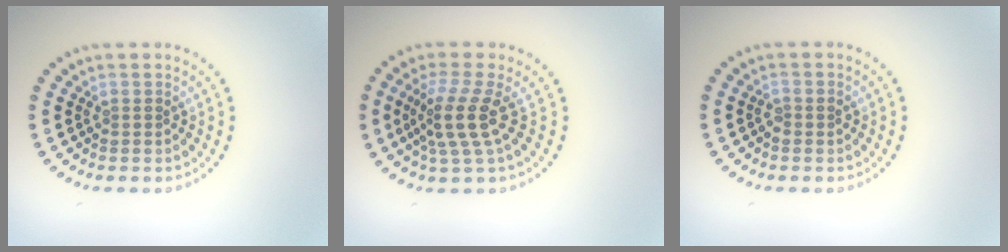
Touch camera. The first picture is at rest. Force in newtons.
{"total": 3.6, "press": 2.7, "slide": 2.5}
{"total": 0.8, "press": 0.8, "slide": 0.2}